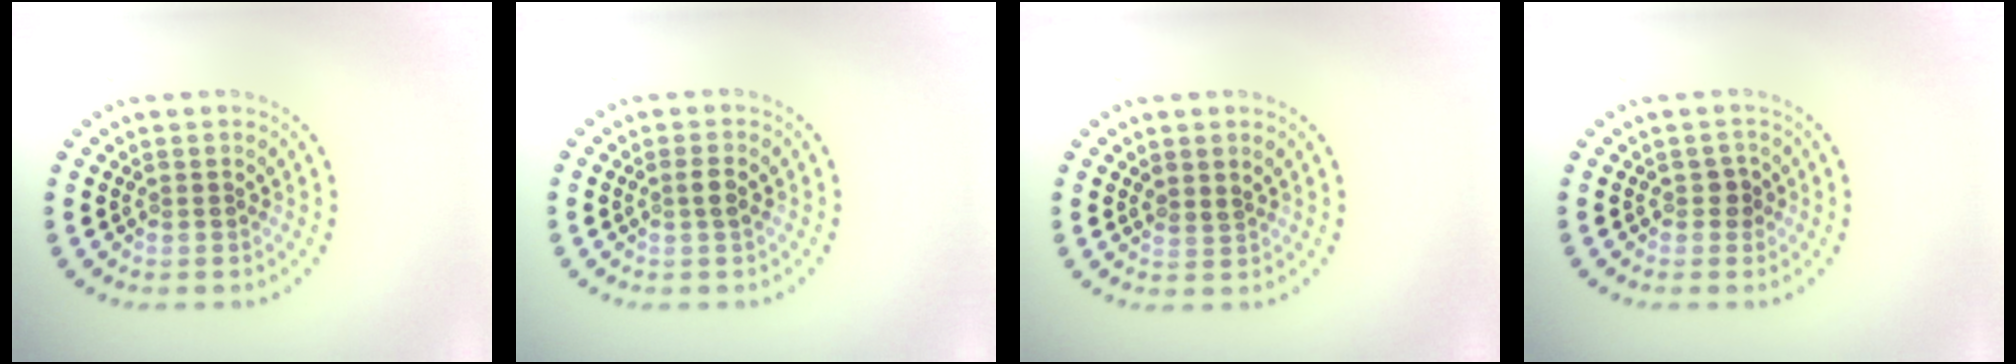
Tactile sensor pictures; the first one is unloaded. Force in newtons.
{"total": 1.2, "press": 1.1, "slide": 0.5}
{"total": 0.6, "press": 0.3, "slide": 0.5}
{"total": 1.0, "press": 0.8, "slide": 0.5}